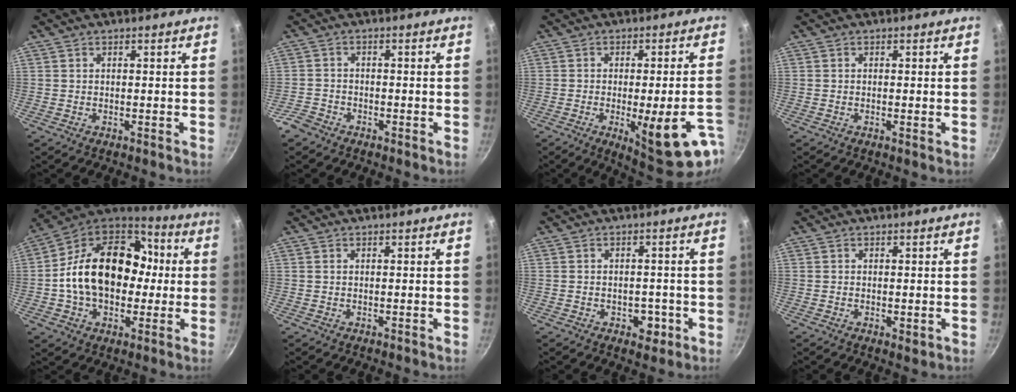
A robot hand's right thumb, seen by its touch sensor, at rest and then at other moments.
{"total": 3.2, "force": [-2.5, 1.9, 0.7], "torque": [-0.017, 0.024, -0.051]}
{"total": 17.2, "force": [-6.1, 5.0, 15.3], "torque": [-0.170, 0.002, -0.067]}
{"total": 0.7, "force": [-0.2, 0.1, 0.6], "torque": [-0.011, -0.001, -0.004]}
{"total": 23.5, "force": [0.3, 16.8, 16.4], "torque": [-0.251, 0.050, -0.001]}
{"total": 0.0}
{"total": 4.2, "force": [-1.5, 2.9, 2.6], "torque": [-0.015, 0.009, -0.014]}
{"total": 1.5, "force": [-0.2, 0.8, 1.3], "torque": [-0.019, -0.005, -0.003]}